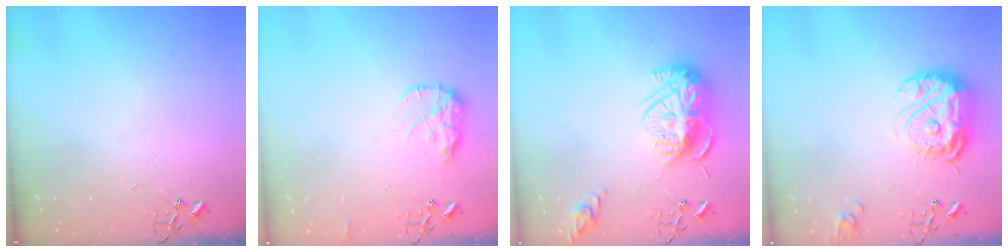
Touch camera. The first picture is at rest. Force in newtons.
{"total": 10.8, "press": 10.8, "slide": 0.4}
{"total": 16.0, "press": 16.0, "slide": 1.5}
{"total": 17.3, "press": 17.2, "slide": 1.9}